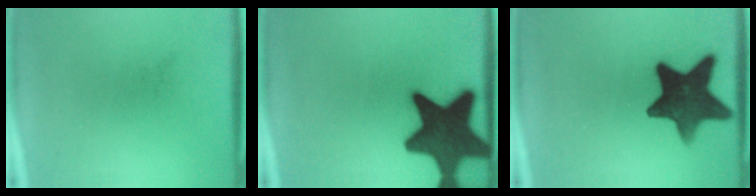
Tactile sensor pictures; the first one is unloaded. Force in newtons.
{"total": 17.8}
{"total": 14.5}